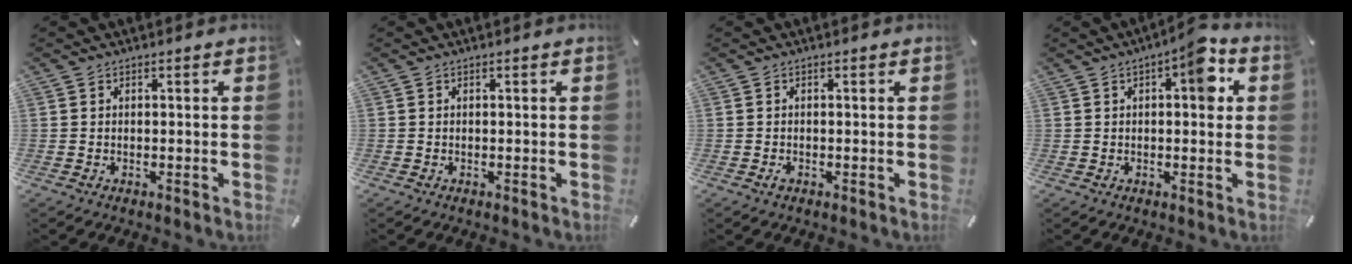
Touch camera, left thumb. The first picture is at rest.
{"total": 0.0}
{"total": 0.8, "force": [-0.3, 0.4, 0.6], "torque": [-0.011, -0.001, -0.006]}
{"total": 8.4, "force": [2.3, 3.5, 7.3], "torque": [-0.077, -0.011, 0.025]}